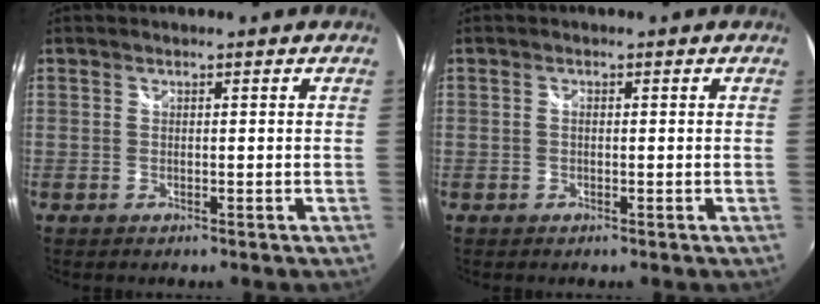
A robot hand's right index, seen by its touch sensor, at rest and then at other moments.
{"total": 0.6, "force": [0.1, 0.3, 0.5], "torque": [-0.010, 0.001, -0.001]}